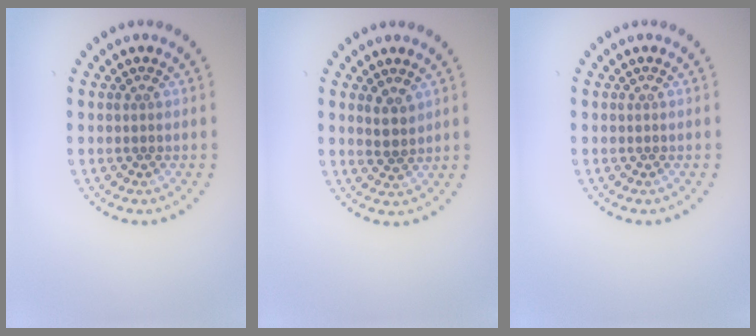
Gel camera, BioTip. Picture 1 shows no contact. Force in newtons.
{"total": 1.9, "press": 1.6, "slide": 1.1}
{"total": 0.0}